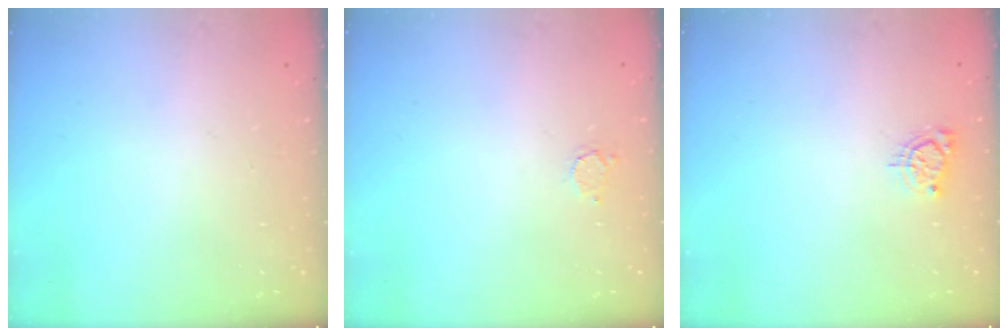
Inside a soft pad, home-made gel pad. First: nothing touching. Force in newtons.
{"total": 2.2, "press": 2.2, "slide": 0.2}
{"total": 4.6, "press": 4.6, "slide": 0.5}